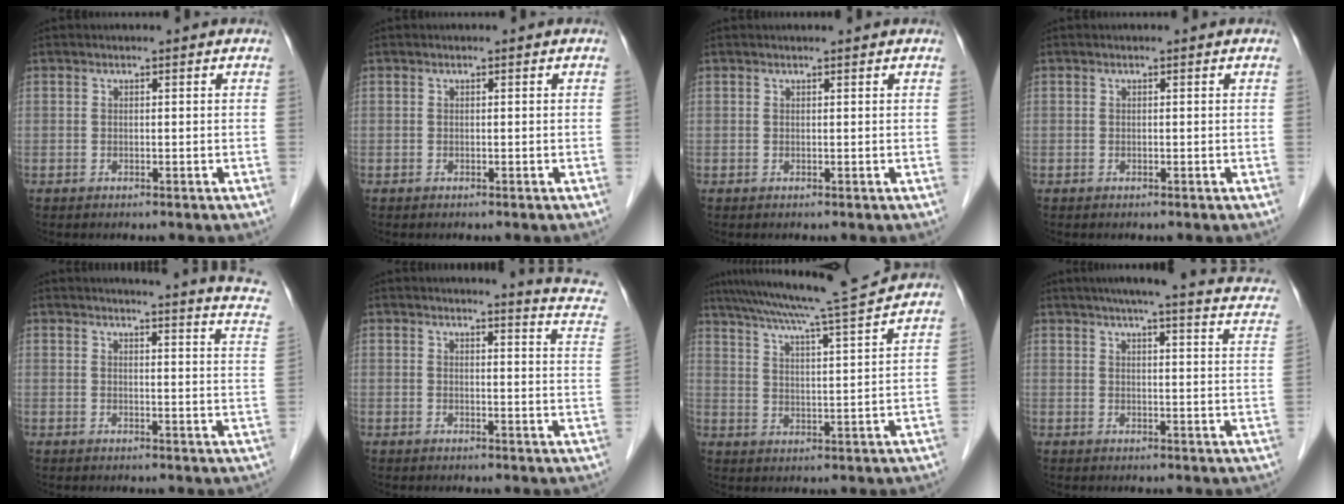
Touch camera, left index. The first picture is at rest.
{"total": 0.0}
{"total": 1.6, "force": [1.5, 0.0, 0.5], "torque": [-0.008, 0.012, 0.022]}
{"total": 0.0}
{"total": 15.3, "force": [13.4, 0.7, 7.2], "torque": [-0.088, -0.047, 0.130]}
{"total": 7.7, "force": [6.8, 0.2, 3.6], "torque": [-0.045, -0.035, 0.051]}
{"total": 14.6, "force": [13.1, -1.7, 6.2], "torque": [-0.115, -0.005, 0.192]}
{"total": 21.3, "force": [18.0, 2.0, 11.3], "torque": [-0.151, -0.003, 0.200]}